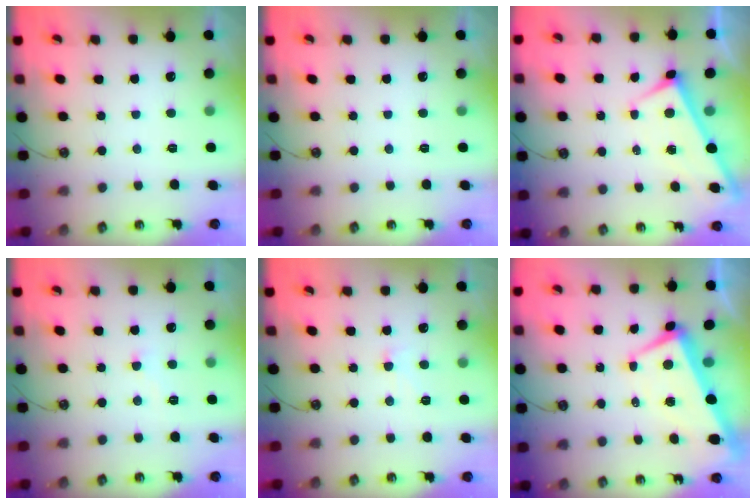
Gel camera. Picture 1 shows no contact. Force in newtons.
{"total": 0.0}
{"total": 1.7, "press": 1.7, "slide": 0.2}
{"total": 2.9, "press": 2.9, "slide": 0.5}
{"total": 0.9, "press": 0.8, "slide": 0.4}
{"total": 2.0, "press": 1.6, "slide": 1.2}